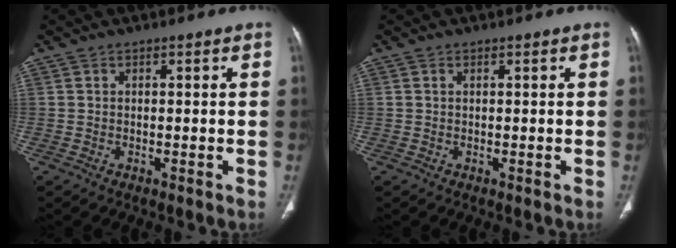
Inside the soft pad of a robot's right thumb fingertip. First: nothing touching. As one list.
[{"total": 0.0}]